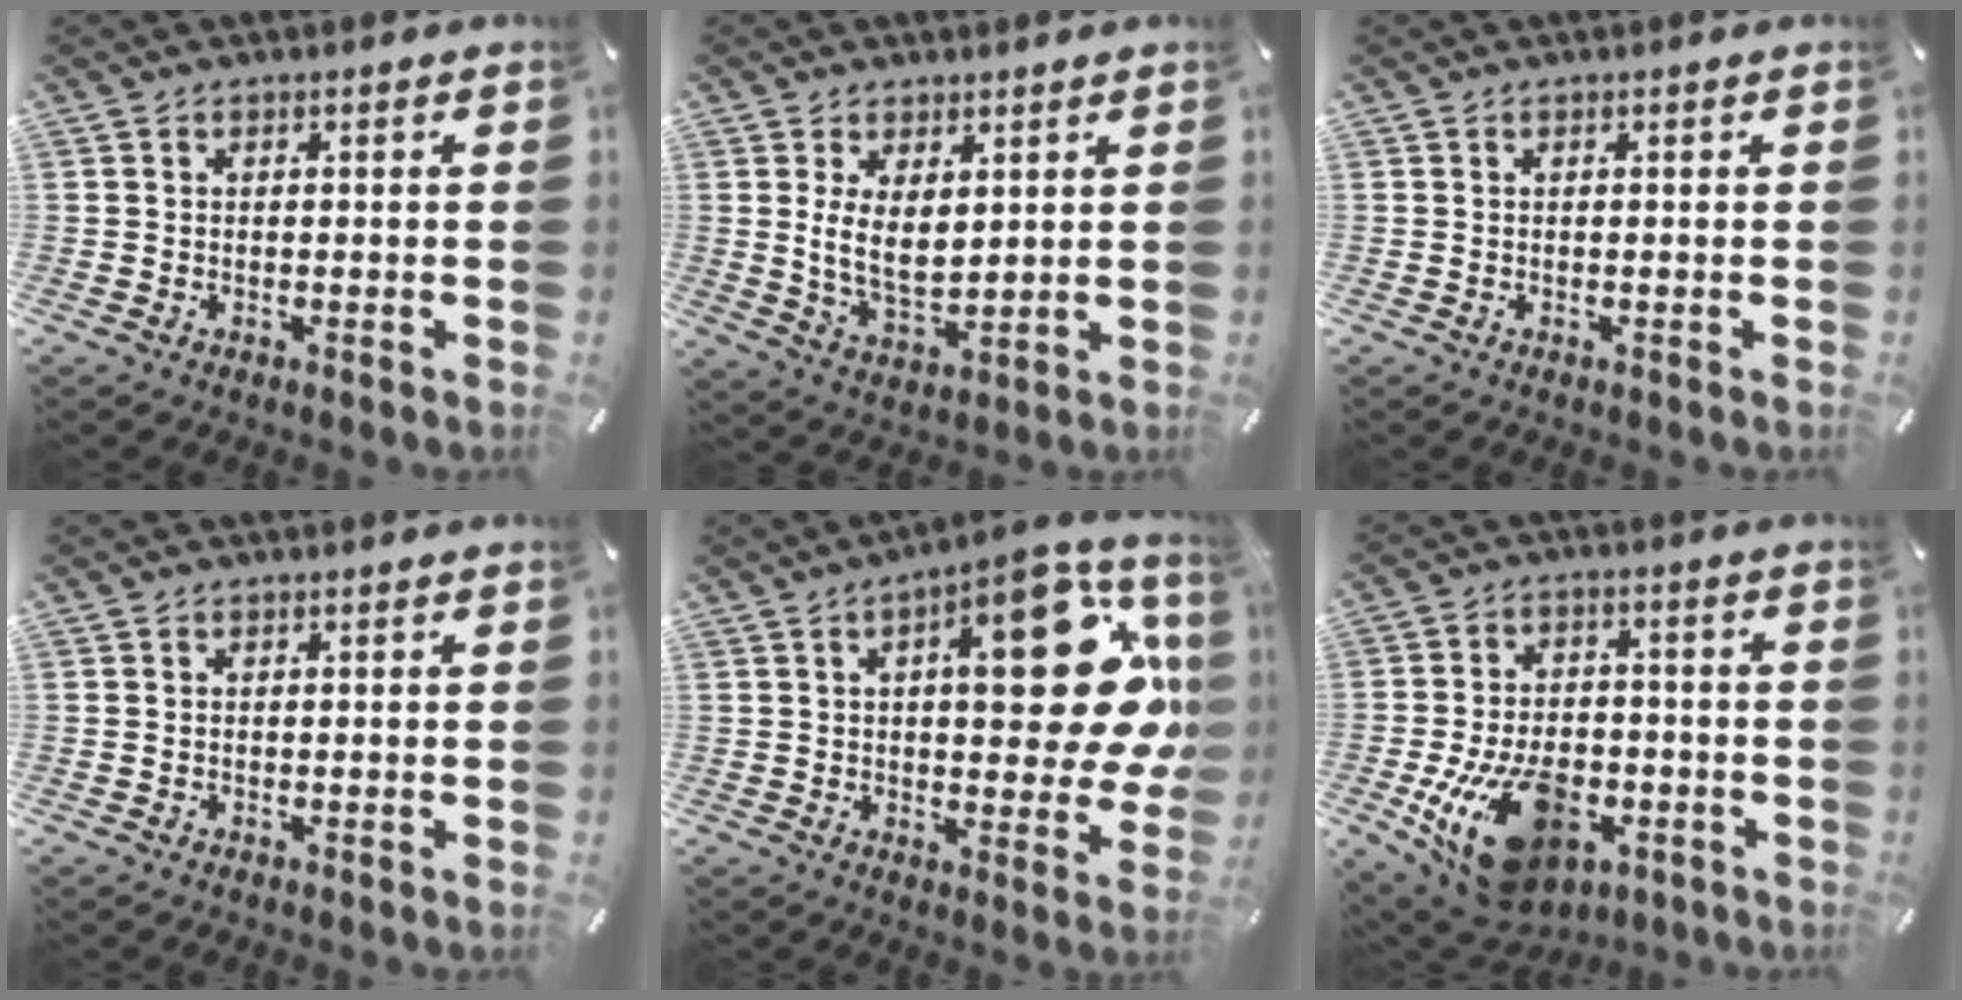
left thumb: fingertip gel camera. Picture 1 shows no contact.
{"total": 8.1, "force": [2.4, 4.6, 6.3], "torque": [-0.126, -0.009, 0.039]}
{"total": 0.0}
{"total": 0.0}
{"total": 22.1, "force": [5.9, 9.8, 18.9], "torque": [-0.221, -0.038, 0.084]}
{"total": 18.5, "force": [-6.4, 11.3, 13.1], "torque": [-0.233, 0.030, -0.096]}